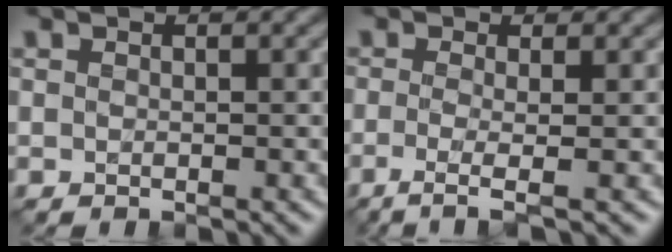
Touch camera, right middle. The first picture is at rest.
{"total": 3.1, "force": [-0.8, 0.9, 2.9], "torque": [-0.045, -0.010, -0.021]}